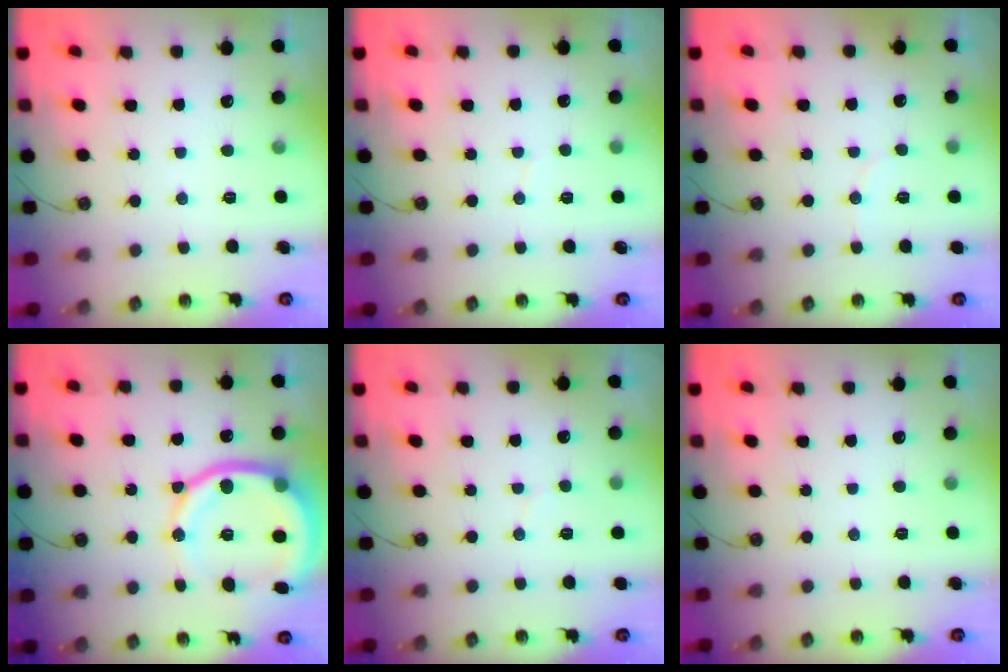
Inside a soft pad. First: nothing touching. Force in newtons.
{"total": 2.6, "press": 2.6, "slide": 0.3}
{"total": 2.4, "press": 2.3, "slide": 0.7}
{"total": 16.3, "press": 16.1, "slide": 2.6}
{"total": 2.9, "press": 2.9, "slide": 0.3}
{"total": 0.0}